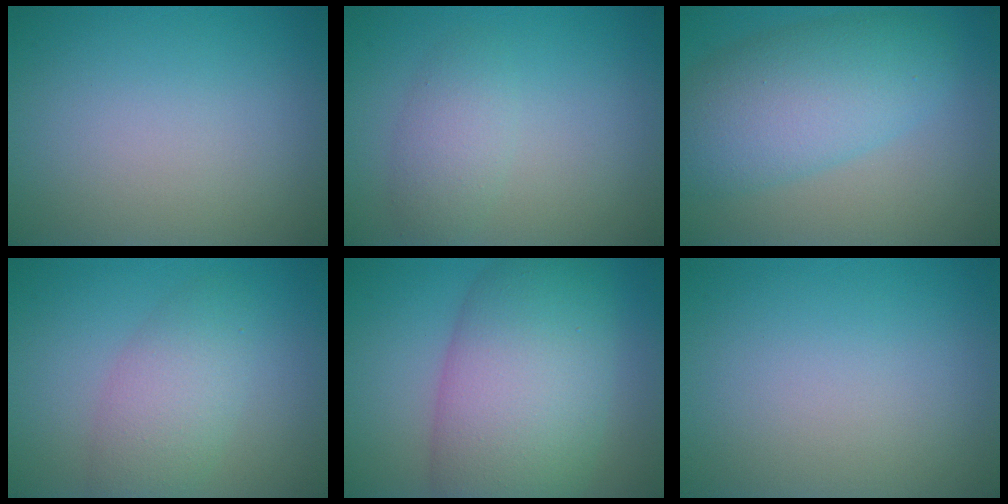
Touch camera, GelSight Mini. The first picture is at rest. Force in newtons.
{"total": 2.4, "press": 2.4, "slide": 0.1}
{"total": 7.4, "press": 7.4, "slide": 0.5}
{"total": 3.9, "press": 3.9, "slide": 0.1}
{"total": 11.4, "press": 11.4, "slide": 0.5}
{"total": 0.0}